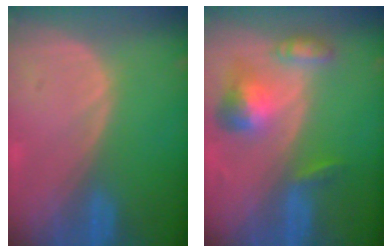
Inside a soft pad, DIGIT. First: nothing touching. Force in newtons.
{"total": 6.5, "press": 6.0, "slide": 2.4}